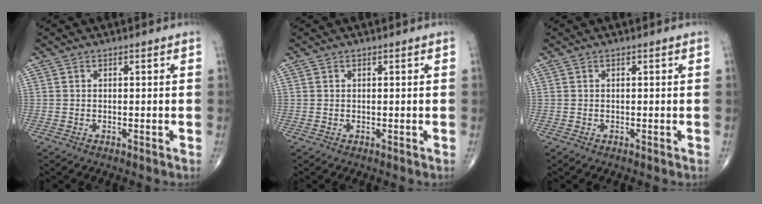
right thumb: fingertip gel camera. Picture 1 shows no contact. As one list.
[{"total": 0.0}, {"total": 0.0}]